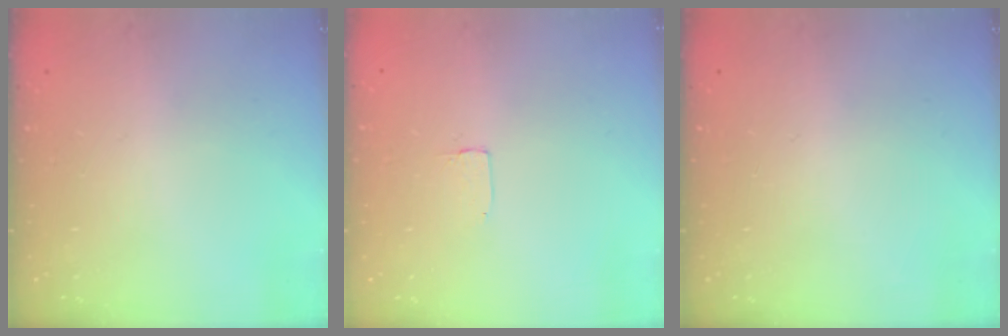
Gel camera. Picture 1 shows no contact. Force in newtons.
{"total": 2.0, "press": 2.0, "slide": 0.0}
{"total": 0.0}